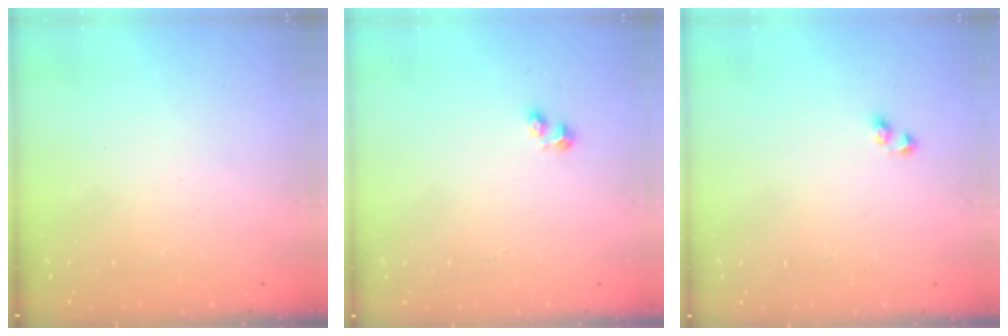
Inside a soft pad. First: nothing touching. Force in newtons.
{"total": 1.7, "press": 1.6, "slide": 0.6}
{"total": 2.9, "press": 2.7, "slide": 1.1}